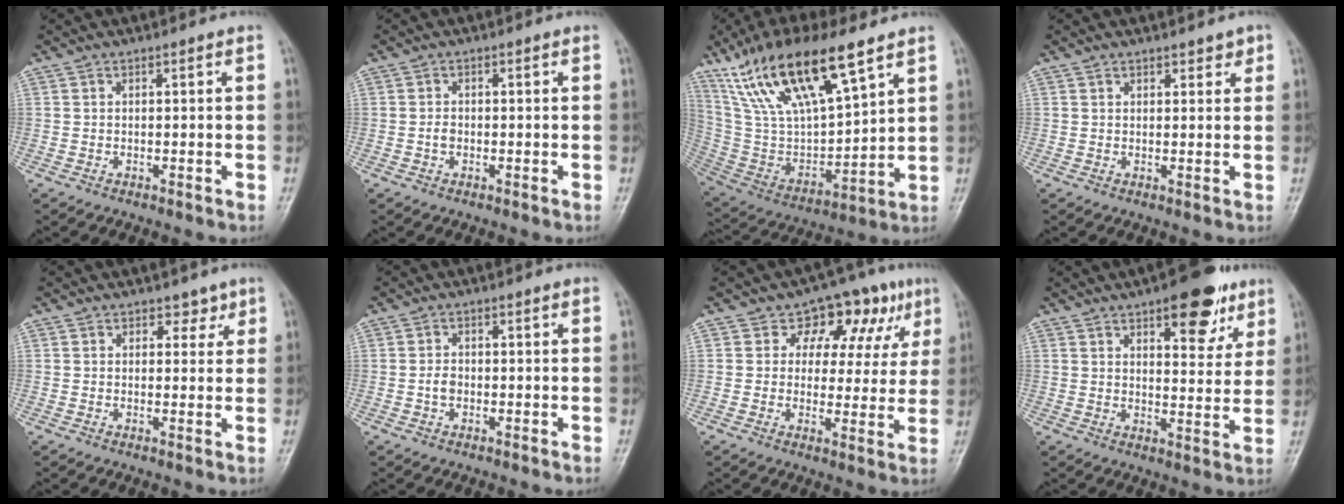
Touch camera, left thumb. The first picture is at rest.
{"total": 1.4, "force": [-0.4, 1.1, 0.9], "torque": [-0.013, 0.003, -0.009]}
{"total": 22.6, "force": [13.8, 7.4, 16.3], "torque": [-0.291, -0.036, 0.272]}
{"total": 2.0, "force": [1.5, 1.1, 0.7], "torque": [0.010, -0.008, 0.017]}
{"total": 2.7, "force": [1.8, 1.9, 0.8], "torque": [0.014, -0.008, 0.021]}
{"total": 2.1, "force": [-0.5, 1.5, 1.3], "torque": [-0.021, 0.007, -0.012]}
{"total": 11.5, "force": [5.7, 7.8, 6.2], "torque": [-0.020, -0.010, 0.070]}
{"total": 12.5, "force": [7.4, 5.3, 8.6], "torque": [-0.073, -0.033, 0.099]}